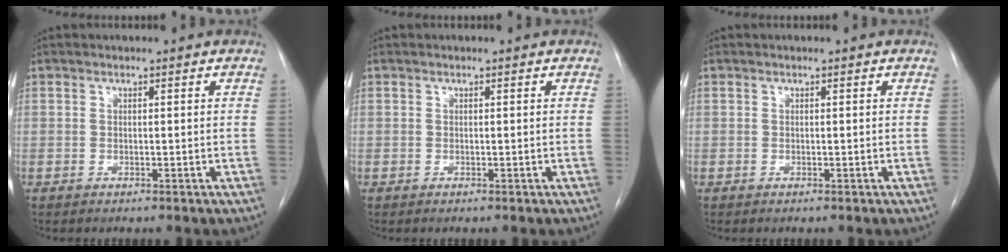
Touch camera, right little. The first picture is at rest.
{"total": 0.0}
{"total": 0.0}